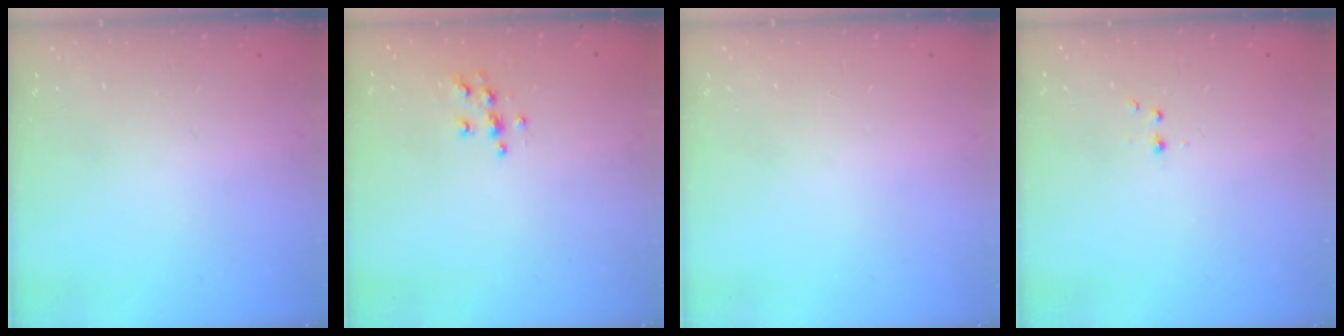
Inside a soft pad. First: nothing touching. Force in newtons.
{"total": 6.4, "press": 6.4, "slide": 0.3}
{"total": 0.0}
{"total": 2.2, "press": 1.9, "slide": 1.2}